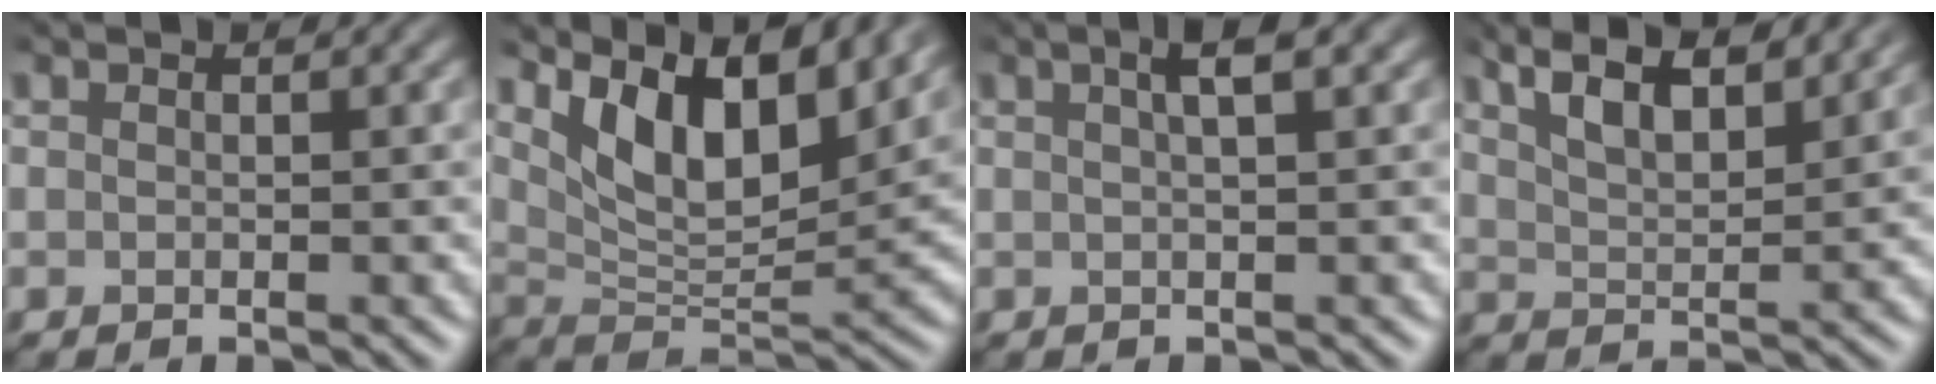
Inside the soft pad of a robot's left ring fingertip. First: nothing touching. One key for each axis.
{"total": 8.5, "fx": 5.1, "fy": 3.1, "fz": 6.1, "tx": -0.100, "ty": -0.011, "tz": 0.090}
{"total": 2.1, "fx": 0.9, "fy": -0.1, "fz": 1.9, "tx": -0.025, "ty": 0.011, "tz": 0.015}
{"total": 6.3, "fx": 4.9, "fy": 1.6, "fz": 3.8, "tx": -0.059, "ty": 0.023, "tz": 0.067}